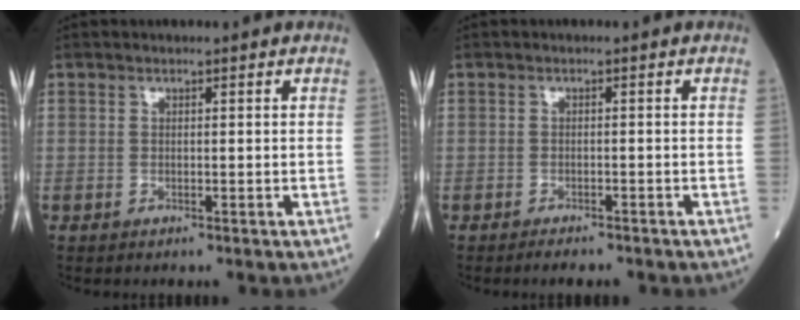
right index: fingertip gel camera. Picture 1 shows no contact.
{"total": 3.0, "force": [-2.6, 0.7, 1.3], "torque": [-0.019, -0.005, -0.030]}